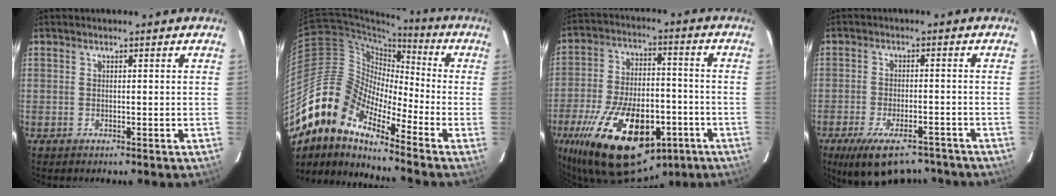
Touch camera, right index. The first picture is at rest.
{"total": 15.3, "force": [-11.6, 5.4, 8.4], "torque": [-0.130, -0.005, -0.238]}
{"total": 25.8, "force": [-12.8, 13.0, 18.3], "torque": [-0.354, -0.023, -0.191]}
{"total": 14.4, "force": [-10.8, 5.7, 7.6], "torque": [-0.153, -0.021, -0.160]}